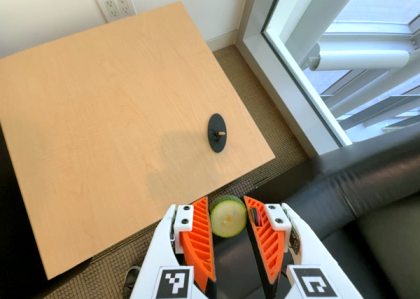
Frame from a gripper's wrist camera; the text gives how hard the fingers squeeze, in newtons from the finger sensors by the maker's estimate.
{"total": 6.1, "left": 5.8, "right": 6.4}